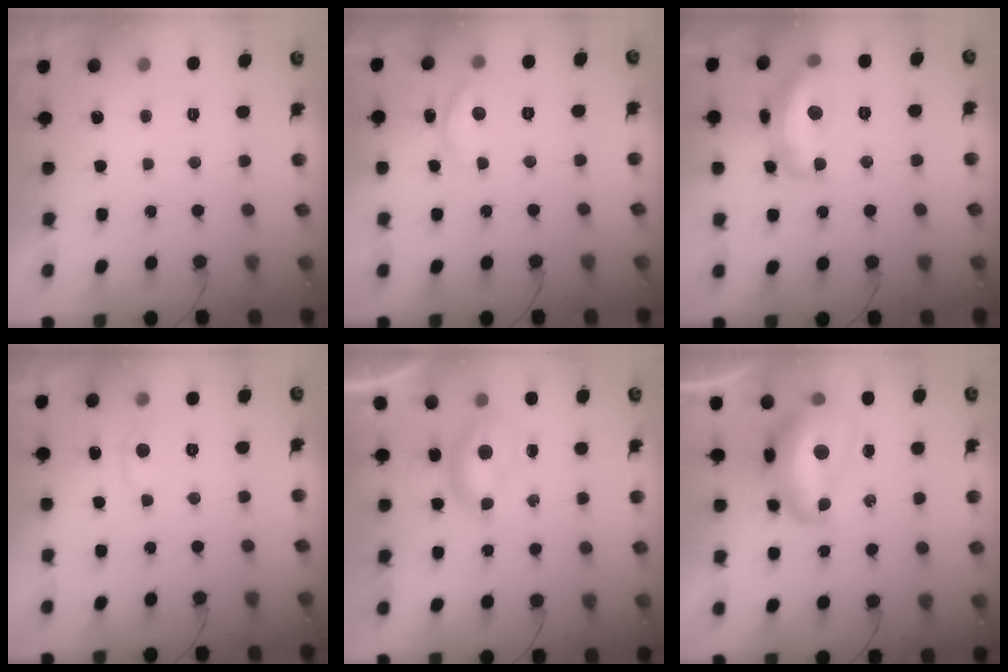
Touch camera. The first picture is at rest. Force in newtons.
{"total": 9.5, "press": 9.5, "slide": 0.7}
{"total": 15.6, "press": 15.6, "slide": 0.9}
{"total": 5.2, "press": 5.1, "slide": 0.8}
{"total": 5.9, "press": 5.8, "slide": 0.8}
{"total": 14.9, "press": 14.8, "slide": 1.1}